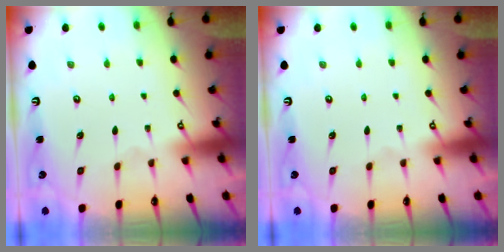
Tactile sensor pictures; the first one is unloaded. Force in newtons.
{"total": 0.0}